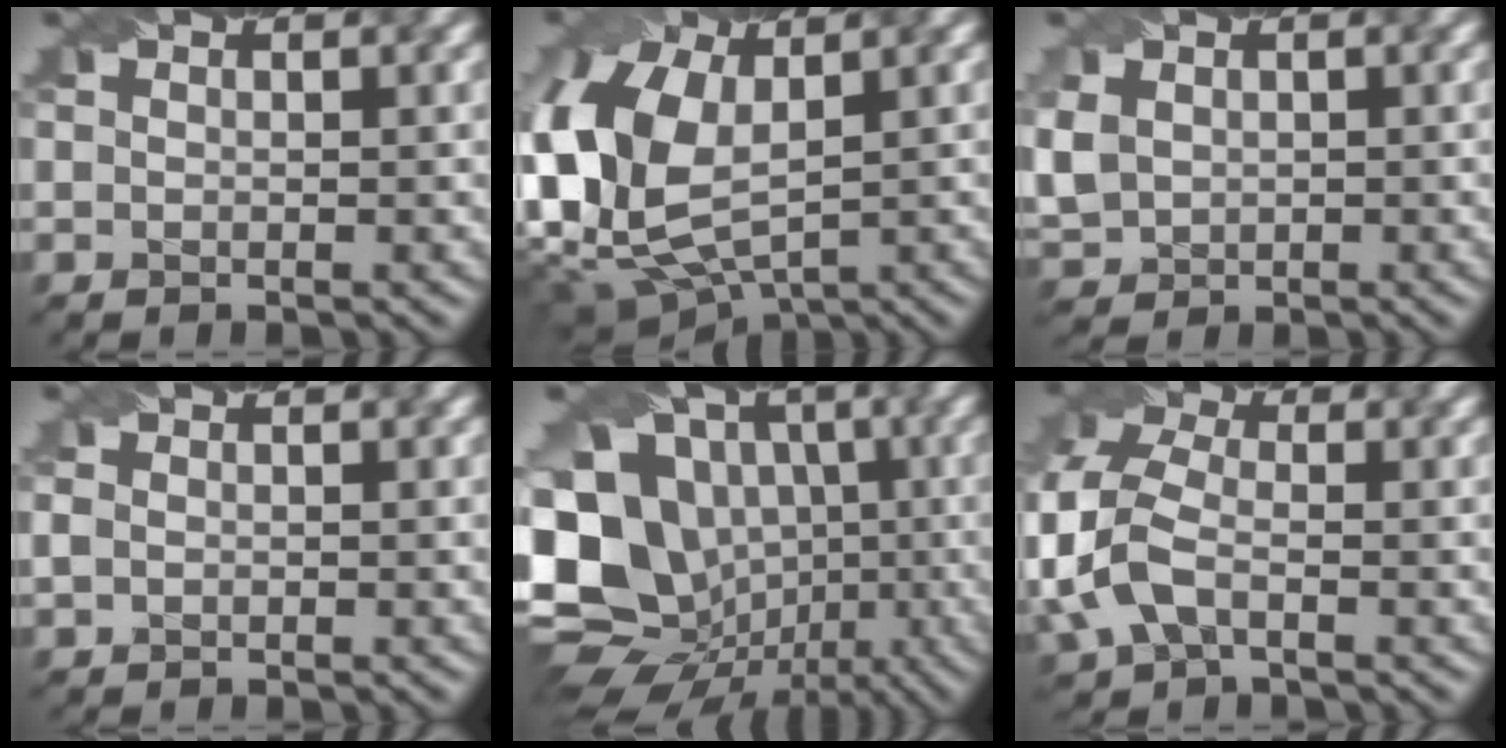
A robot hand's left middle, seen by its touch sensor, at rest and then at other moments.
{"total": 12.1, "force": [1.5, 7.6, 9.3], "torque": [-0.234, -0.009, 0.027]}
{"total": 3.3, "force": [0.7, 2.8, 1.7], "torque": [-0.063, 0.006, 0.018]}
{"total": 1.2, "force": [0.0, 1.0, 0.7], "torque": [-0.019, 0.002, 0.003]}
{"total": 20.6, "force": [-2.4, 17.9, 10.0], "torque": [-0.216, 0.010, -0.067]}
{"total": 7.5, "force": [-1.1, 5.0, 5.5], "torque": [-0.149, 0.012, -0.034]}